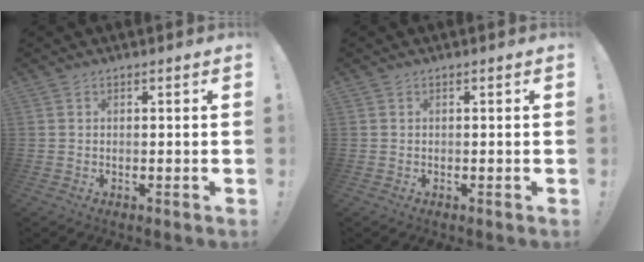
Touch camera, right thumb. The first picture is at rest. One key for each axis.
{"total": 0.0}